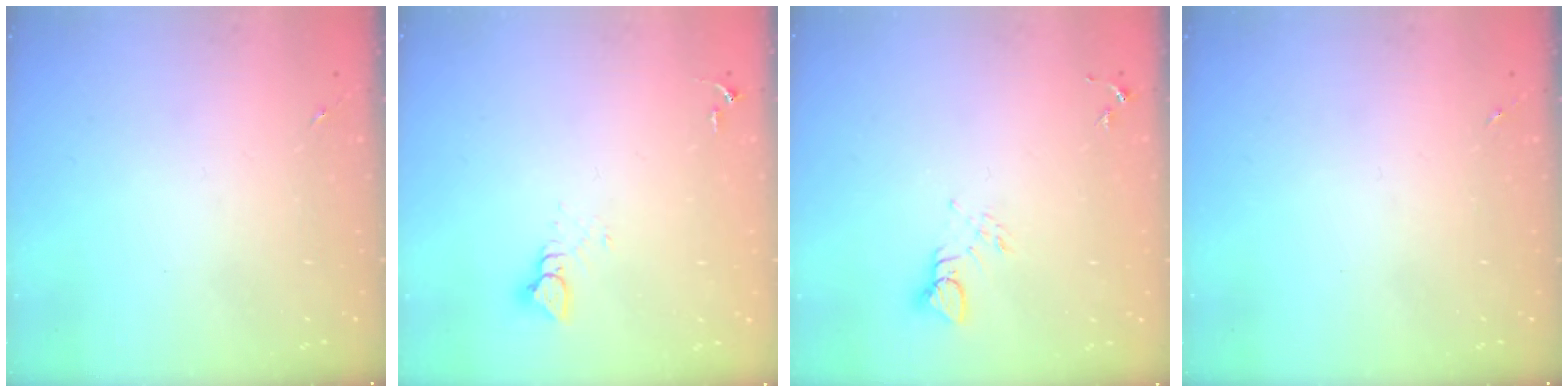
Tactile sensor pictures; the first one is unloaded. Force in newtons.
{"total": 3.5, "press": 3.5, "slide": 0.2}
{"total": 4.1, "press": 4.1, "slide": 0.4}
{"total": 0.0}